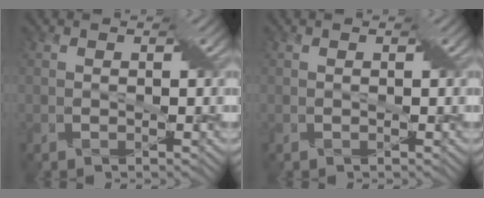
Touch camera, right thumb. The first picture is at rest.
{"total": 0.0}